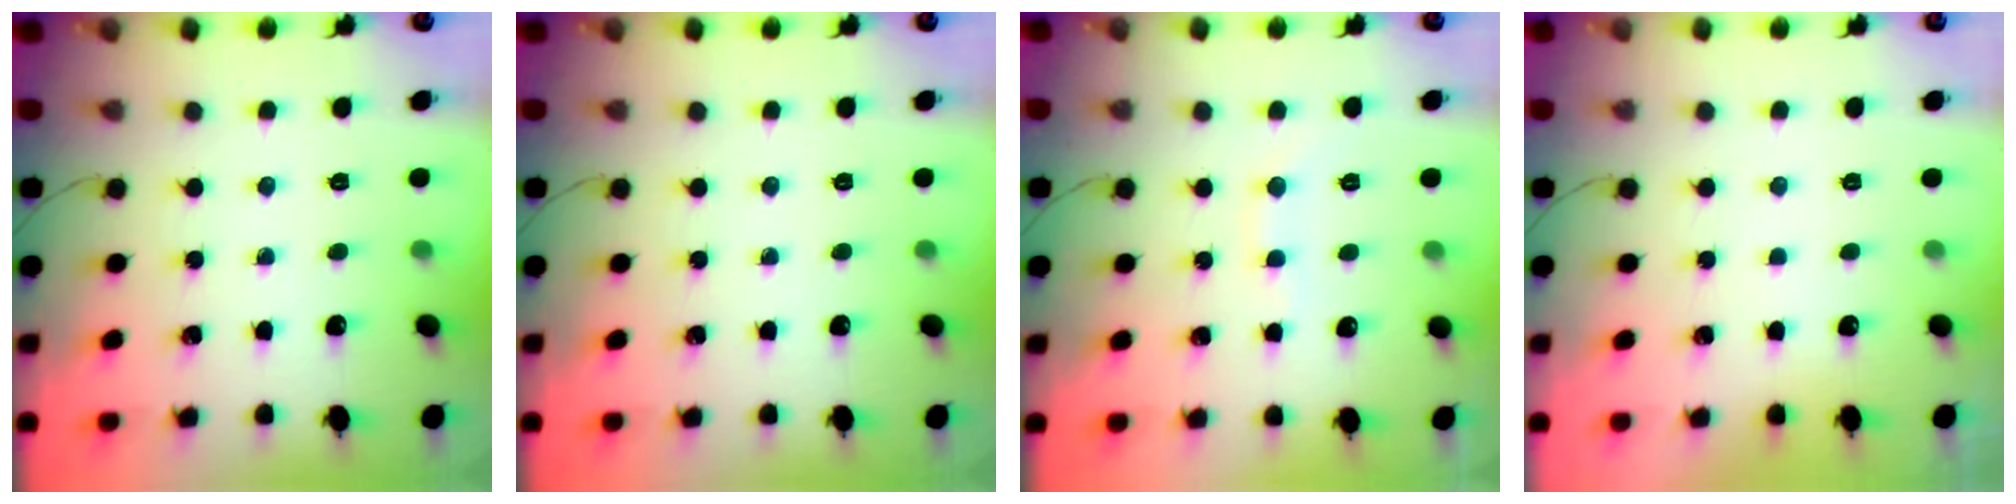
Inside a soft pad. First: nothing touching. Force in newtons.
{"total": 0.0}
{"total": 6.9, "press": 6.8, "slide": 1.4}
{"total": 2.8, "press": 2.8, "slide": 0.1}